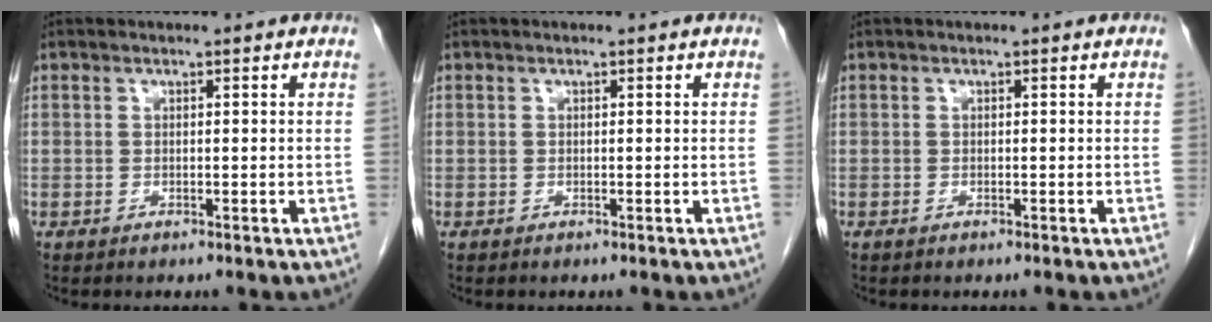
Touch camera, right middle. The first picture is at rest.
{"total": 0.0}
{"total": 0.5, "force": [-0.4, 0.1, 0.3], "torque": [-0.011, -0.001, -0.006]}